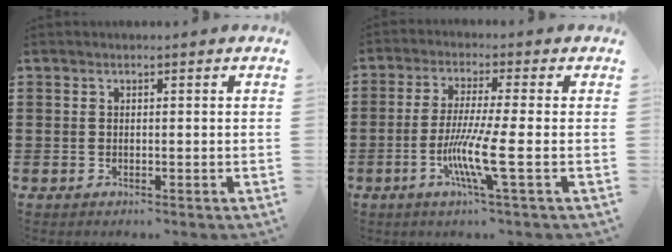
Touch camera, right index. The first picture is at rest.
{"total": 8.5, "force": [-2.5, -0.2, 8.1], "torque": [-0.164, -0.025, -0.052]}